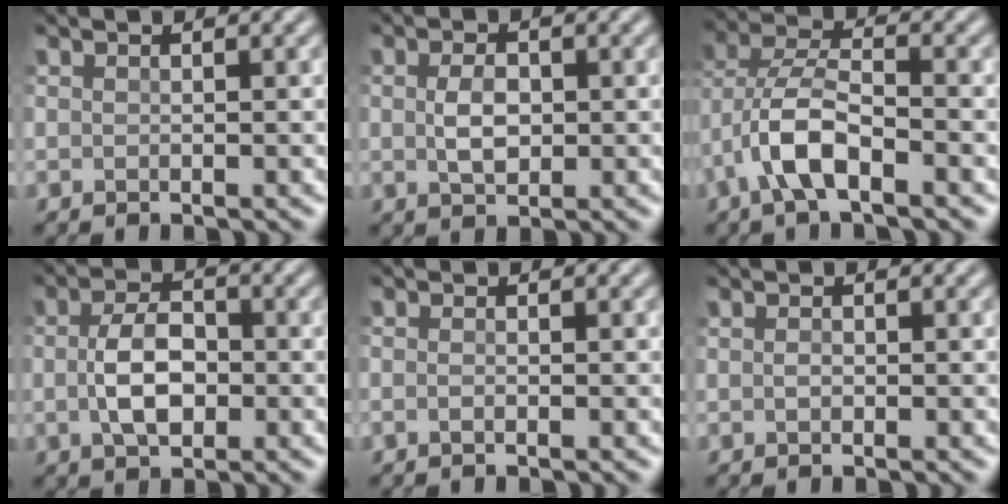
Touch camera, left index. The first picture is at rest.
{"total": 2.7, "force": [-0.2, 1.7, 2.1], "torque": [-0.046, -0.003, -0.004]}
{"total": 5.7, "force": [-2.9, 2.2, 4.4], "torque": [-0.094, 0.007, -0.065]}
{"total": 4.6, "force": [-0.7, 2.8, 3.6], "torque": [-0.074, -0.002, -0.016]}
{"total": 0.7, "force": [-0.6, 0.1, 0.3], "torque": [-0.009, -0.004, -0.014]}
{"total": 0.7, "force": [-0.4, 0.4, 0.4], "torque": [-0.010, -0.002, -0.009]}